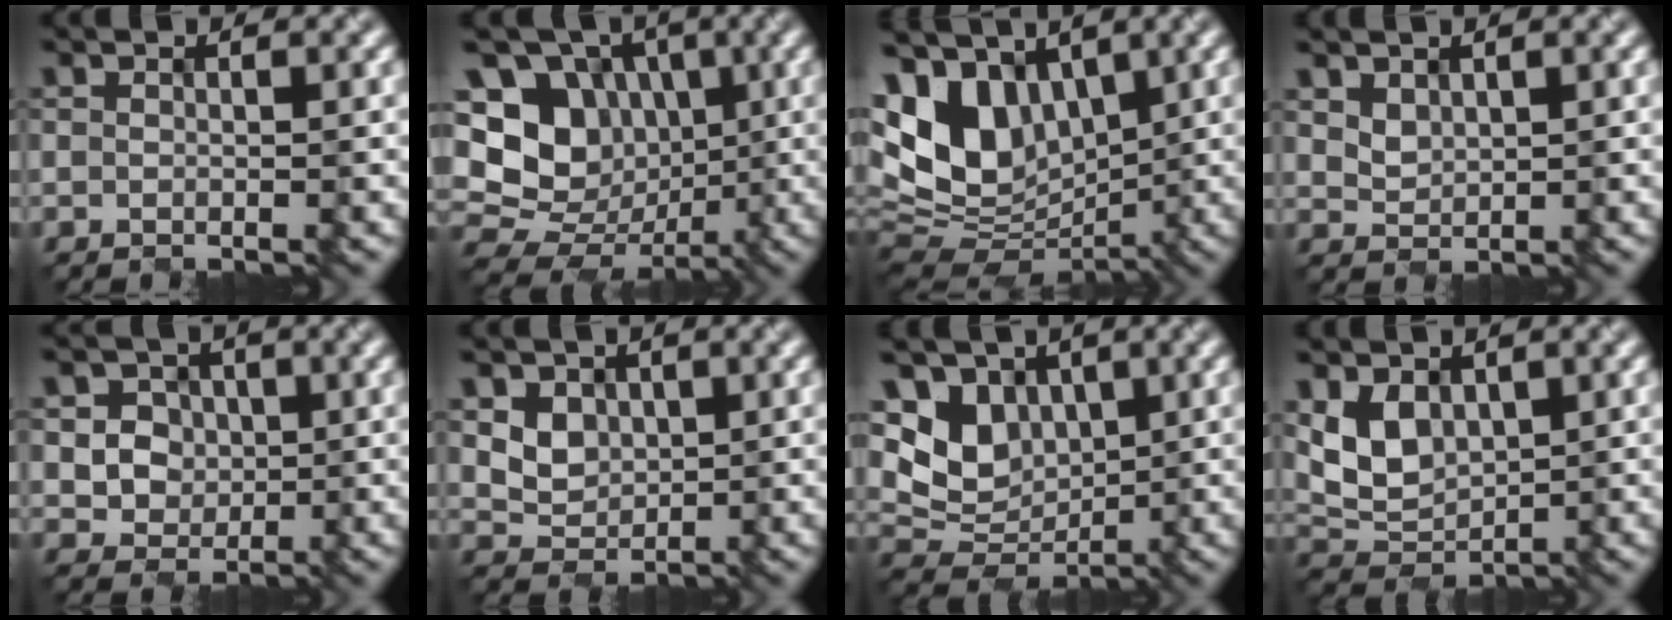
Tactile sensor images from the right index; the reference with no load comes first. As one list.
[{"total": 15.0, "force": [2.2, 13.2, 6.7], "torque": [-0.152, 0.042, 0.018]}, {"total": 10.2, "force": [2.6, 6.9, 7.1], "torque": [-0.150, 0.011, 0.034]}, {"total": 1.7, "force": [1.1, 1.2, 0.7], "torque": [-0.017, 0.002, 0.024]}, {"total": 4.5, "force": [0.7, 4.1, 1.6], "torque": [-0.032, 0.008, 0.008]}, {"total": 3.2, "force": [1.0, 2.7, 1.3], "torque": [-0.043, -0.010, 0.031]}, {"total": 6.2, "force": [1.7, 4.9, 3.5], "torque": [-0.079, -0.007, 0.024]}, {"total": 4.3, "force": [1.2, 3.1, 2.7], "torque": [-0.053, -0.007, 0.022]}]